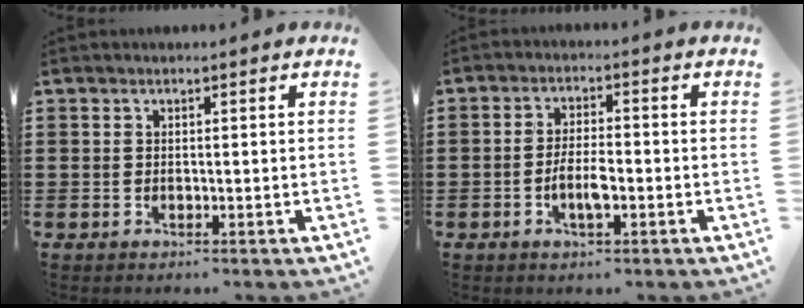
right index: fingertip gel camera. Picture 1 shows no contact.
{"total": 4.7, "force": [-1.5, 1.5, 4.2], "torque": [-0.086, 0.003, -0.031]}